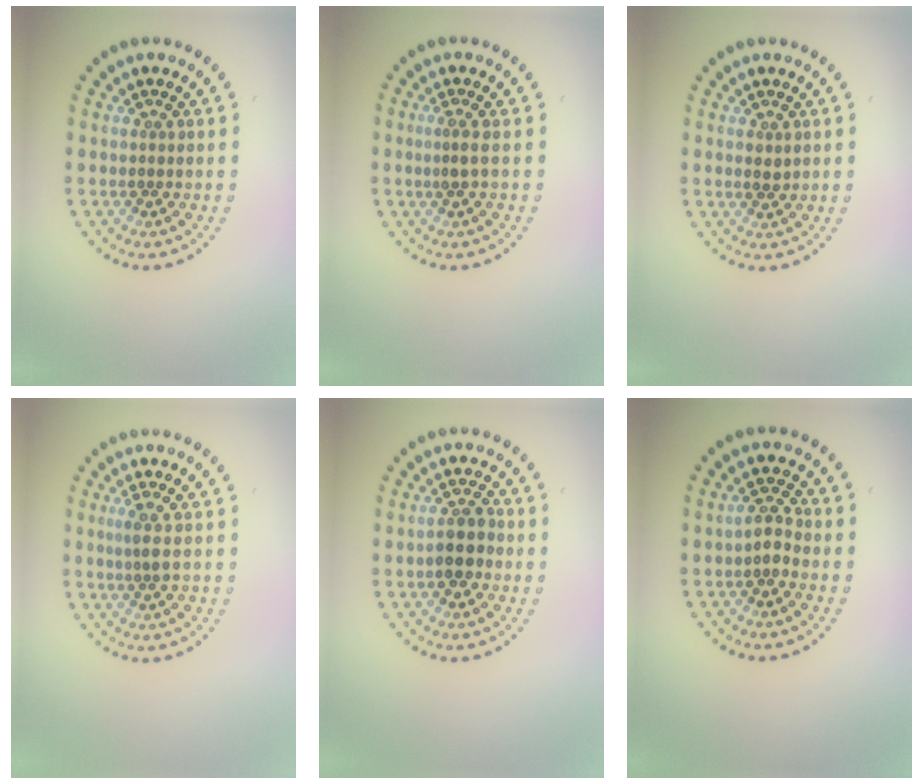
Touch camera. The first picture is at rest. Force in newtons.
{"total": 1.2, "press": 0.7, "slide": 1.0}
{"total": 1.0, "press": 1.0, "slide": 0.1}
{"total": 1.5, "press": 1.1, "slide": 1.1}
{"total": 2.6, "press": 2.4, "slide": 0.8}
{"total": 1.7, "press": 1.5, "slide": 0.8}